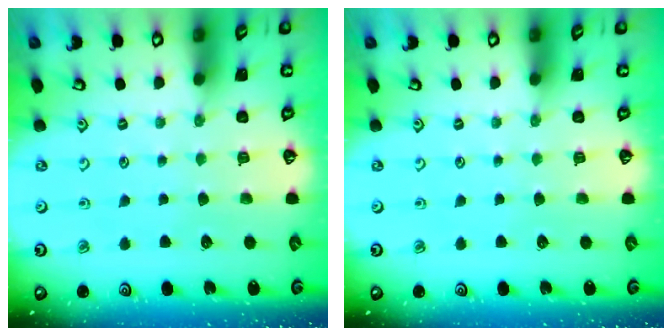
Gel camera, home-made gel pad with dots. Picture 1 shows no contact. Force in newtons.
{"total": 0.0}